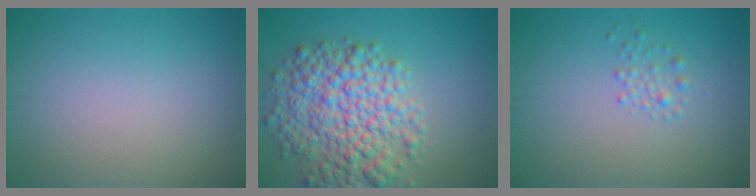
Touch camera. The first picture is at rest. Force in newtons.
{"total": 8.1, "press": 8.1, "slide": 0.2}
{"total": 1.2, "press": 1.2, "slide": 0.0}